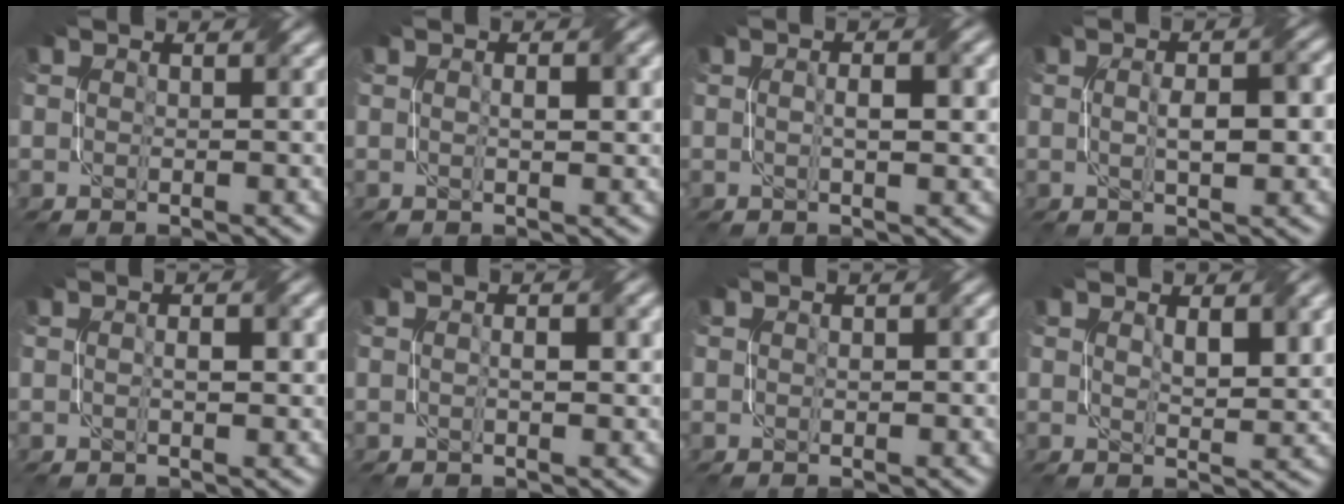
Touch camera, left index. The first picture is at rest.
{"total": 1.8, "force": [0.2, 0.5, 1.7], "torque": [-0.028, 0.003, 0.004]}
{"total": 2.9, "force": [0.2, 0.8, 2.8], "torque": [-0.042, 0.002, -0.001]}
{"total": 4.0, "force": [0.0, 1.2, 3.8], "torque": [-0.069, 0.004, 0.001]}
{"total": 1.9, "force": [0.0, 0.6, 1.8], "torque": [-0.031, 0.004, 0.001]}
{"total": 1.8, "force": [0.0, 0.5, 1.7], "torque": [-0.029, 0.004, -0.001]}
{"total": 0.7, "force": [-0.1, 0.3, 0.6], "torque": [-0.011, 0.002, 0.000]}
{"total": 3.0, "force": [1.0, 1.1, 2.6], "torque": [-0.045, -0.003, 0.023]}